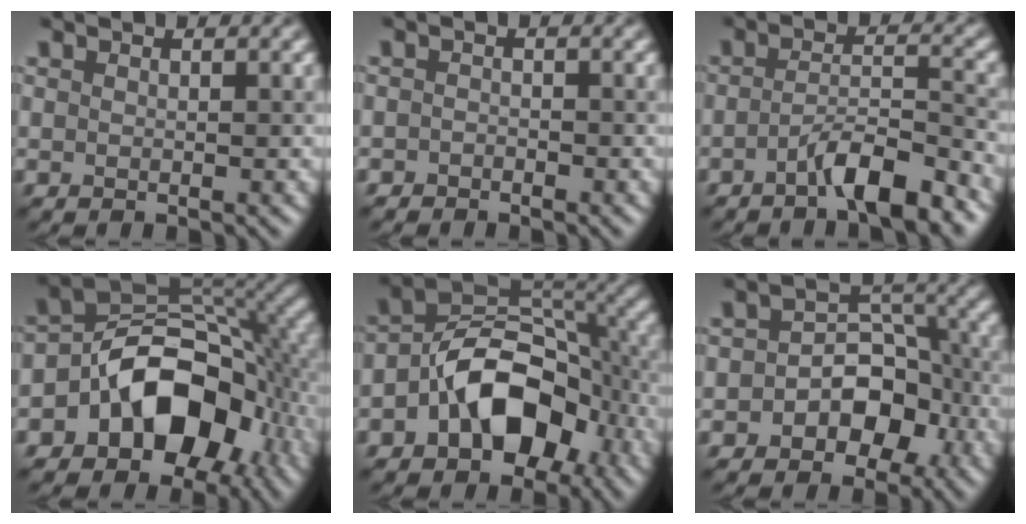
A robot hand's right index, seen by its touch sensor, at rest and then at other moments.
{"total": 1.0, "force": [-0.8, 0.6, 0.1], "torque": [0.002, 0.001, -0.017]}
{"total": 4.8, "force": [-3.1, 0.9, 3.5], "torque": [-0.059, 0.007, -0.060]}
{"total": 12.1, "force": [-4.1, 8.2, 7.9], "torque": [-0.119, 0.005, -0.079]}
{"total": 9.7, "force": [-3.3, 6.4, 6.5], "torque": [-0.093, 0.014, -0.069]}
{"total": 6.0, "force": [-2.1, 4.4, 3.6], "torque": [-0.014, 0.011, -0.046]}